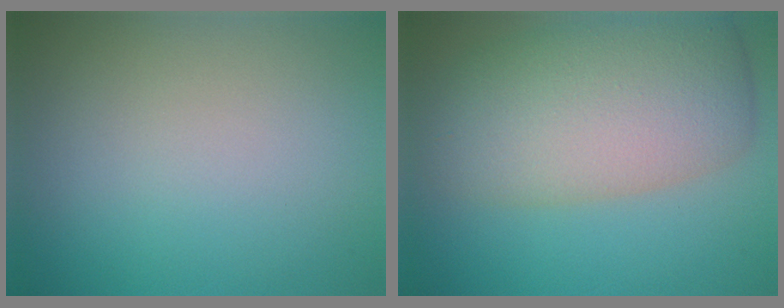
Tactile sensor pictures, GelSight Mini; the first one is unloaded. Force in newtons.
{"total": 9.4, "press": 9.3, "slide": 0.5}